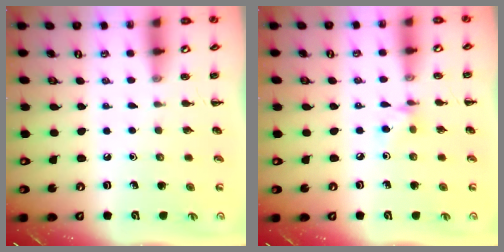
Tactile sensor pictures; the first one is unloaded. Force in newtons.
{"total": 4.7, "press": 4.5, "slide": 1.2}